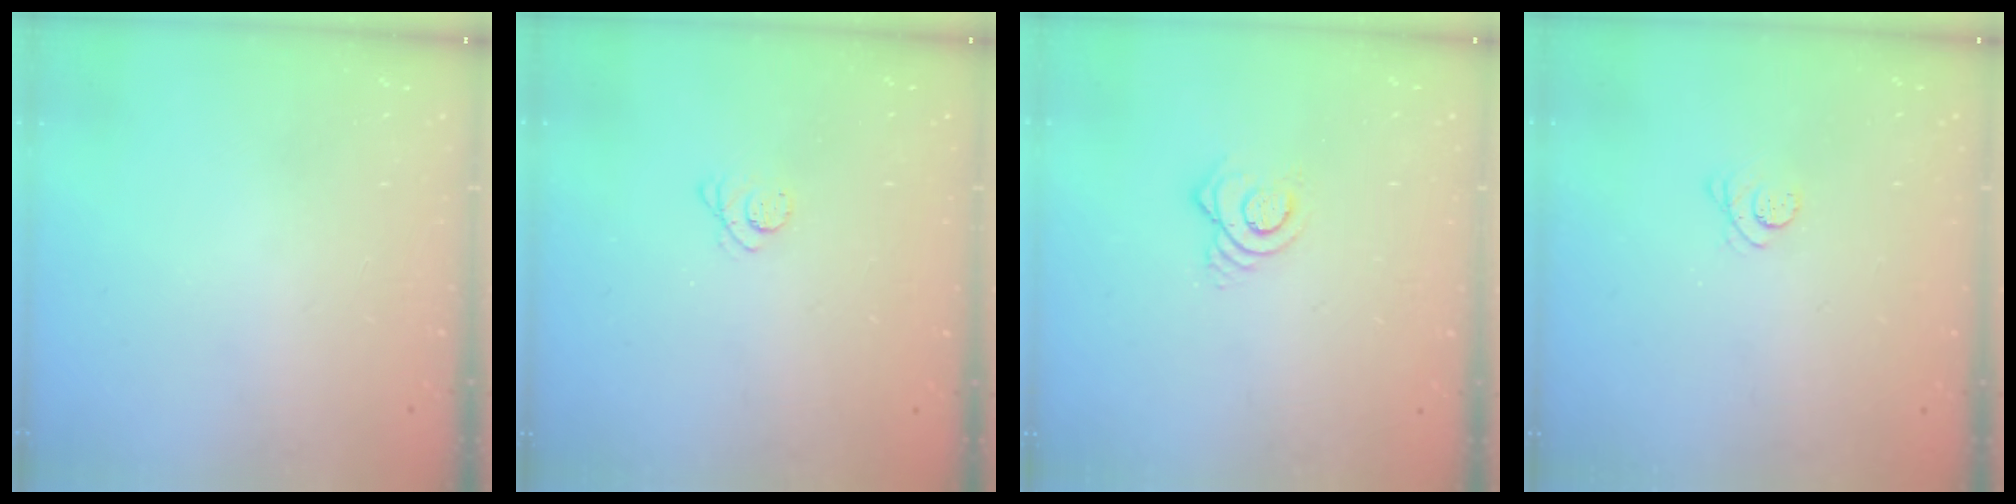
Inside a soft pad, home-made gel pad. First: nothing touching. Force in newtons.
{"total": 2.6, "press": 2.6, "slide": 0.3}
{"total": 6.5, "press": 6.4, "slide": 0.8}
{"total": 2.8, "press": 2.8, "slide": 0.4}